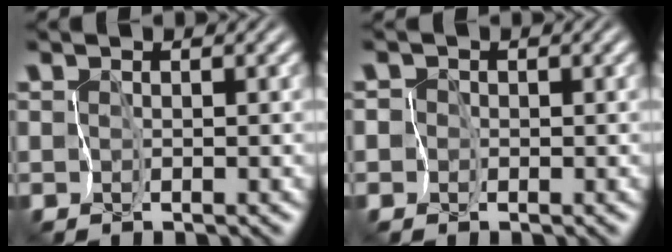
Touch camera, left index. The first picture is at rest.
{"total": 2.9, "force": [-0.7, 2.8, 0.3], "torque": [0.006, 0.013, -0.046]}